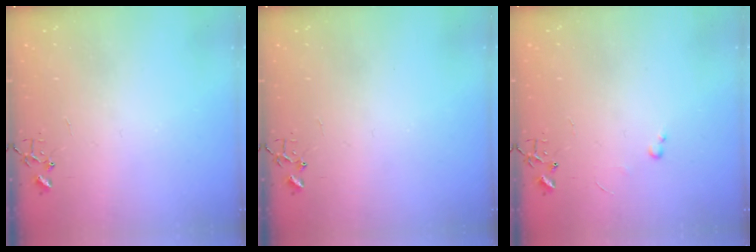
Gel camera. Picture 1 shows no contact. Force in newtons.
{"total": 0.0}
{"total": 2.4, "press": 2.3, "slide": 0.4}